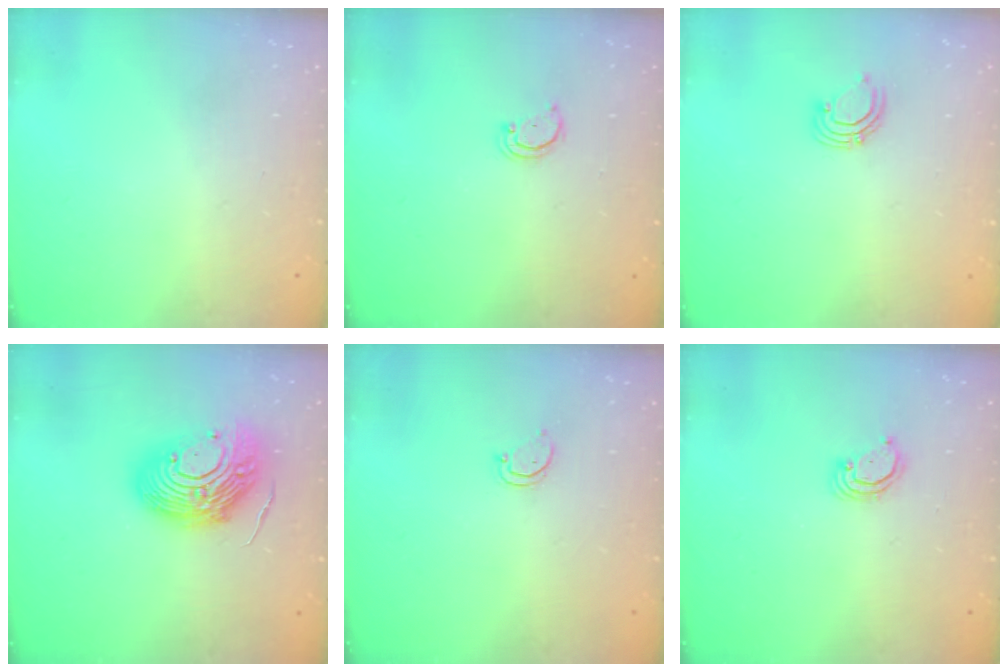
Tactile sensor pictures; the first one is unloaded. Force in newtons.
{"total": 2.1, "press": 2.1, "slide": 0.2}
{"total": 3.5, "press": 3.5, "slide": 0.2}
{"total": 16.8, "press": 16.7, "slide": 1.9}
{"total": 2.6, "press": 2.6, "slide": 0.3}
{"total": 3.2, "press": 3.2, "slide": 0.2}